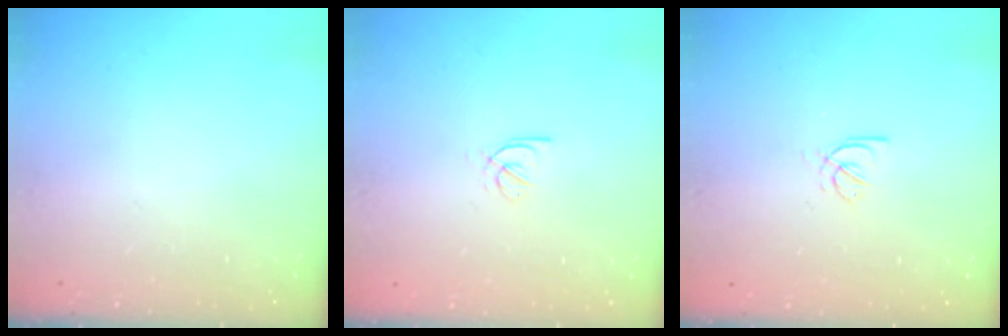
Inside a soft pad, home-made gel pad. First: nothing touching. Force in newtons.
{"total": 2.5, "press": 2.4, "slide": 0.5}
{"total": 3.2, "press": 3.2, "slide": 0.7}